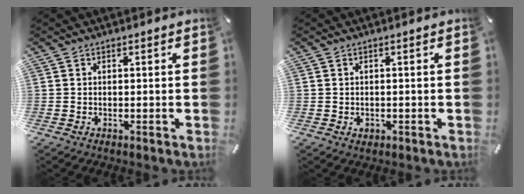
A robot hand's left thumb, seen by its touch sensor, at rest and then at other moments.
{"total": 1.2, "force": [-0.2, 1.1, 0.5], "torque": [-0.011, 0.004, -0.006]}